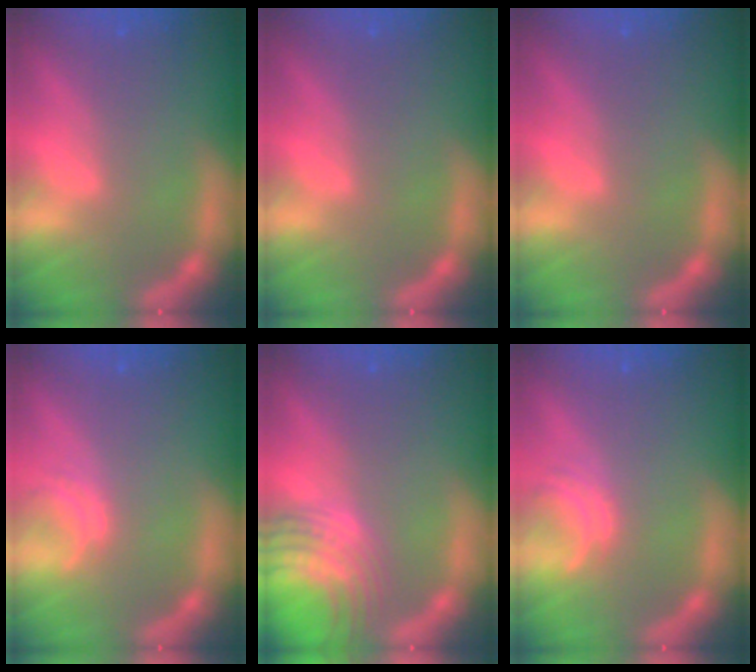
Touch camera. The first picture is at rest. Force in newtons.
{"total": 0.0}
{"total": 0.0}
{"total": 1.5}
{"total": 9.1}
{"total": 2.0}